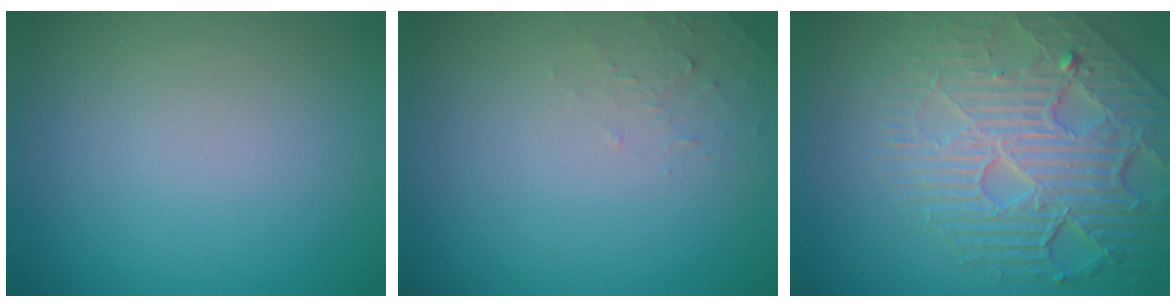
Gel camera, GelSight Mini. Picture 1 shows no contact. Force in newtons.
{"total": 0.9, "press": 0.9, "slide": 0.1}
{"total": 8.5, "press": 5.8, "slide": 6.2}